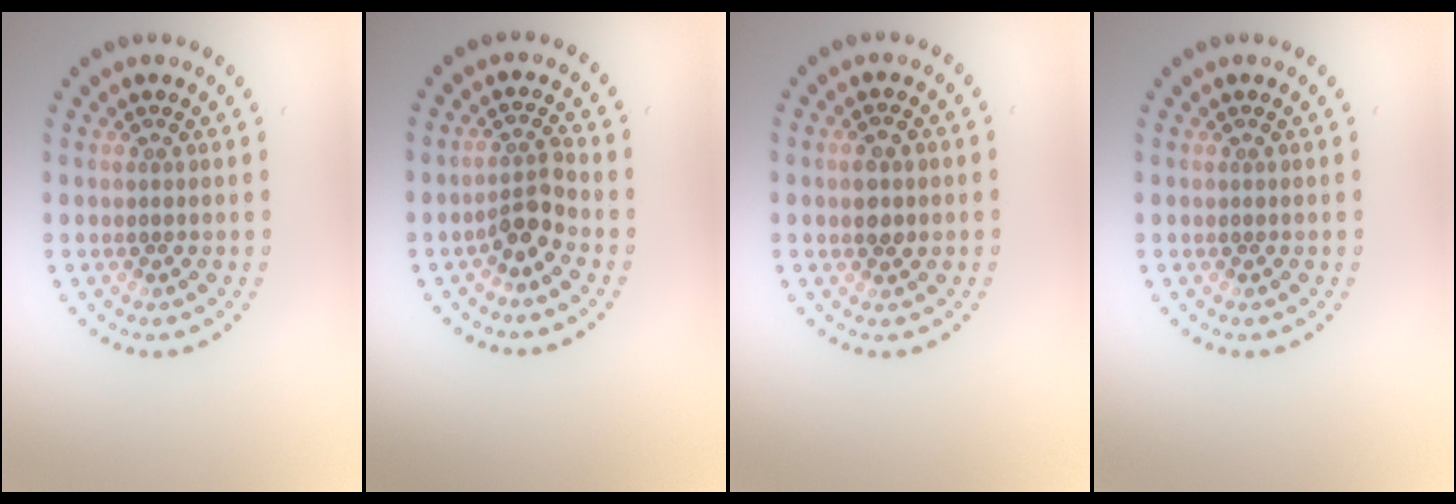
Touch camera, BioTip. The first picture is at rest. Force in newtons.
{"total": 2.4, "press": 1.8, "slide": 1.6}
{"total": 1.9, "press": 1.9, "slide": 0.2}
{"total": 0.0}